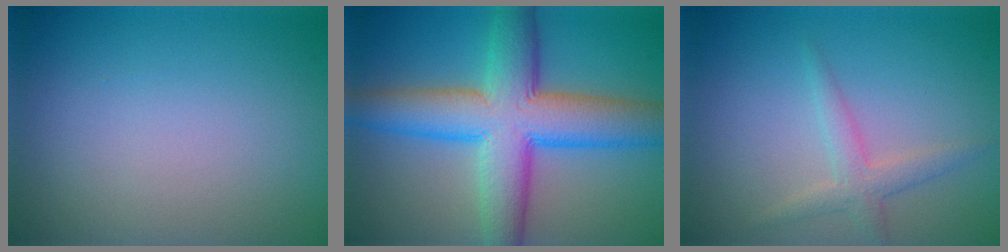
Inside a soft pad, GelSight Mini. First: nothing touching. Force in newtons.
{"total": 10.2, "press": 10.2, "slide": 0.3}
{"total": 2.2, "press": 2.1, "slide": 0.1}